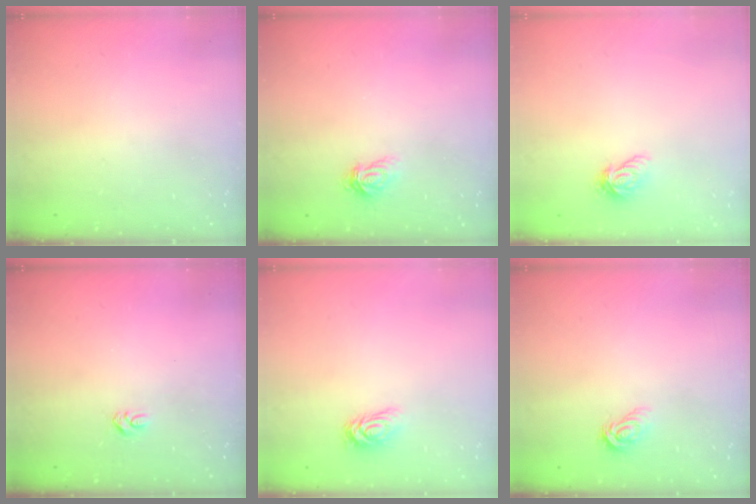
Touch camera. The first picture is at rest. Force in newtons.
{"total": 3.1, "press": 3.1, "slide": 0.2}
{"total": 6.0, "press": 5.9, "slide": 0.5}
{"total": 2.8, "press": 2.8, "slide": 0.4}
{"total": 4.1, "press": 4.0, "slide": 0.6}
{"total": 5.8, "press": 5.8, "slide": 0.1}